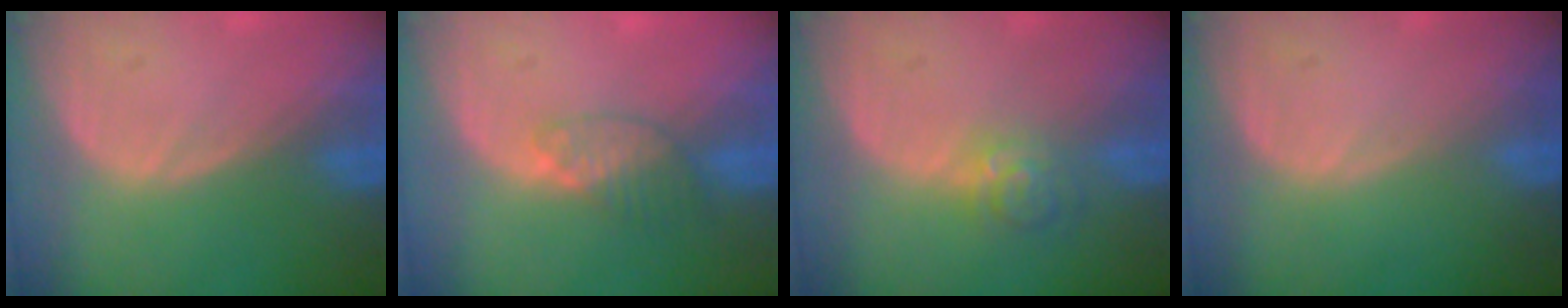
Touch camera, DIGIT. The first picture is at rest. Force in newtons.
{"total": 3.3, "press": 3.1, "slide": 1.3}
{"total": 3.7, "press": 3.5, "slide": 1.4}
{"total": 0.0}